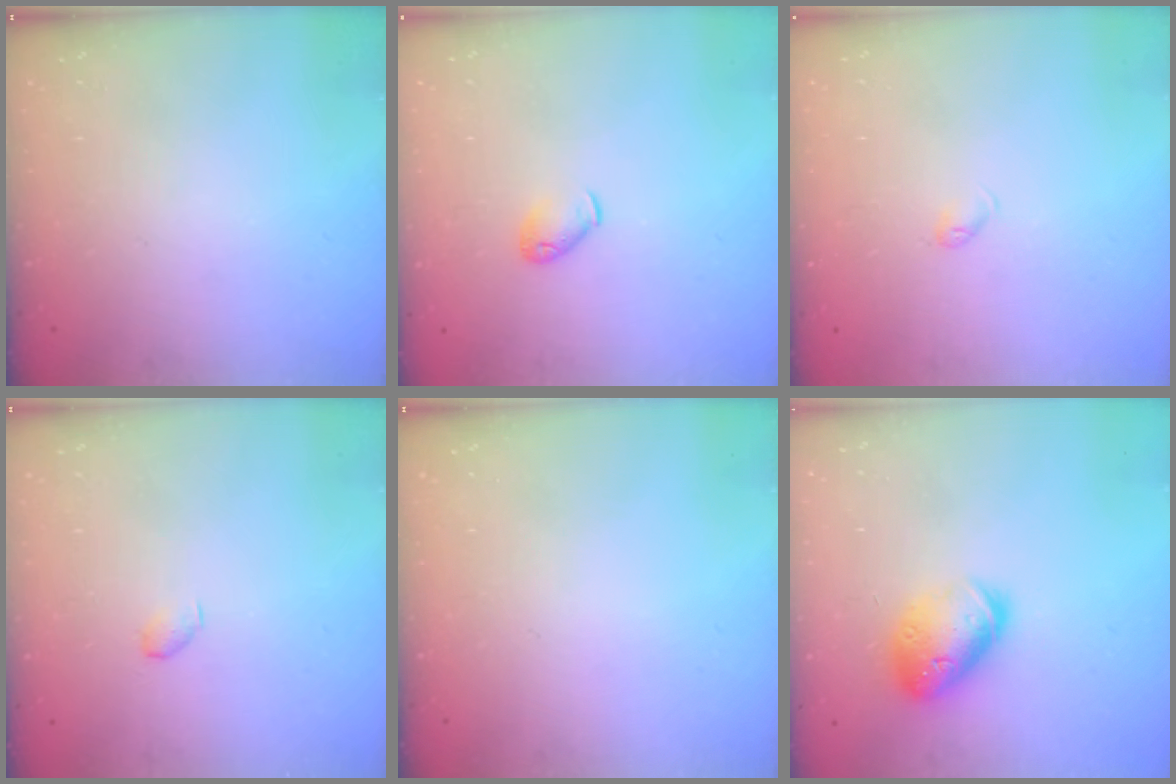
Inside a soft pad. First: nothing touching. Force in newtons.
{"total": 6.2, "press": 6.0, "slide": 1.3}
{"total": 3.0, "press": 2.9, "slide": 0.6}
{"total": 3.1, "press": 3.0, "slide": 0.4}
{"total": 0.0}
{"total": 15.4, "press": 15.2, "slide": 2.2}